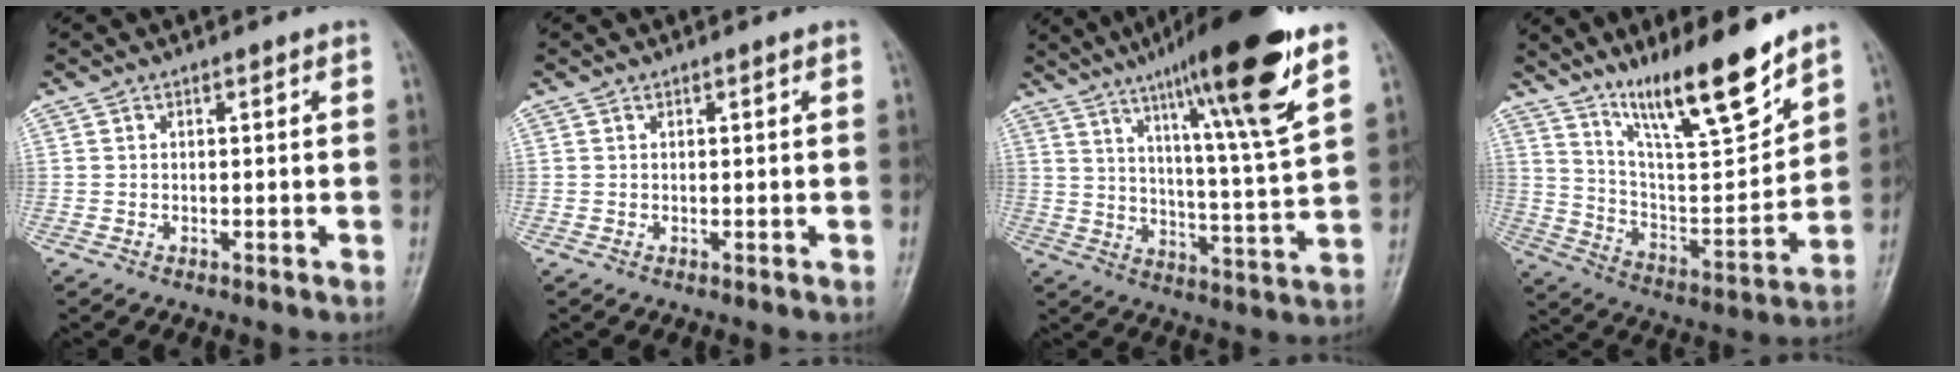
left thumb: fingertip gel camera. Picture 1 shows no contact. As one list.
[{"total": 0.0}, {"total": 21.1, "force": [12.8, 1.6, 16.7], "torque": [-0.239, -0.052, 0.198]}, {"total": 17.1, "force": [12.6, 2.9, 11.2], "torque": [-0.161, -0.080, 0.226]}]